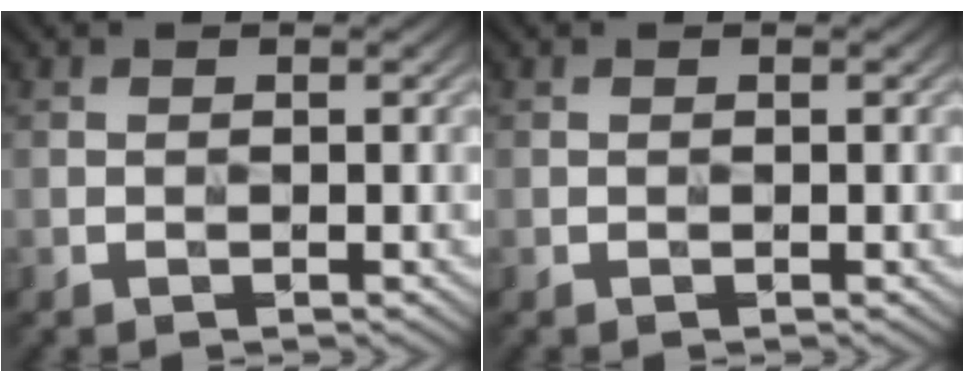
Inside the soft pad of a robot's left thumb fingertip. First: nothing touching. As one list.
[{"total": 0.0}]